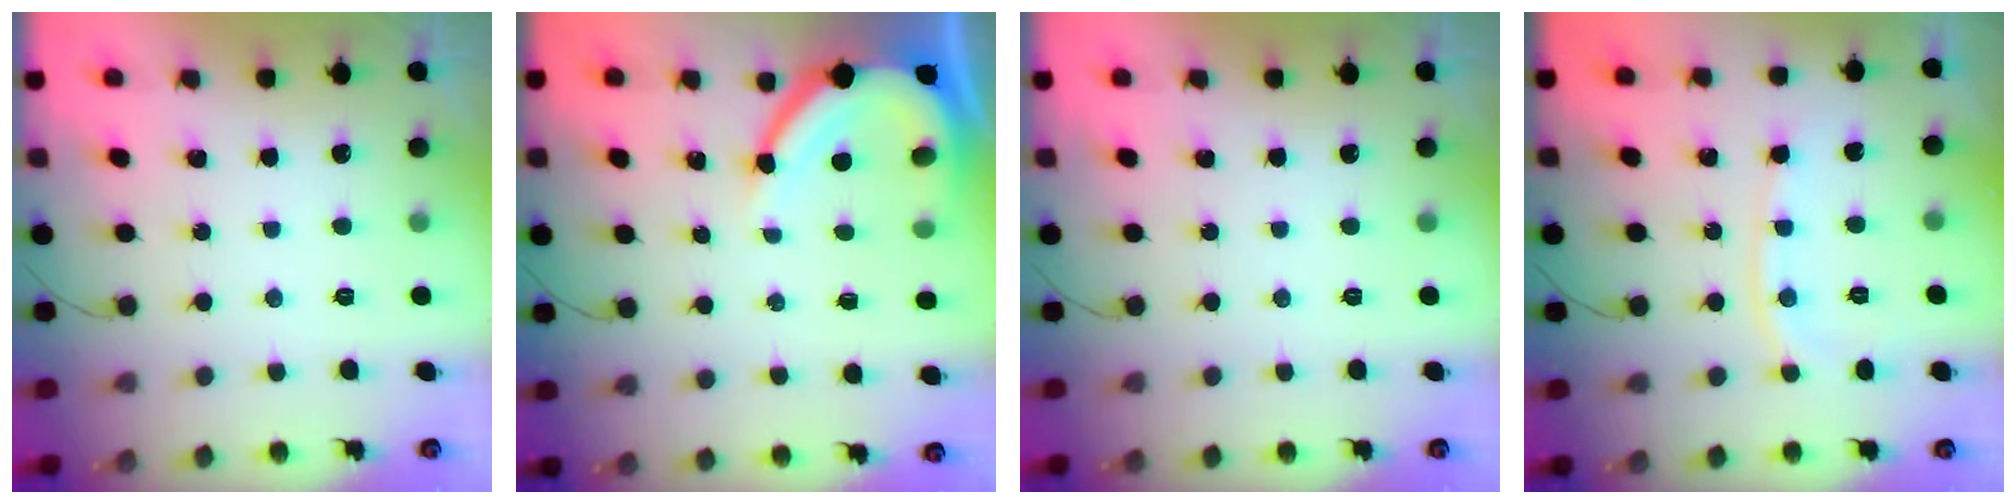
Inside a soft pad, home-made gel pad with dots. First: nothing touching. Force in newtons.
{"total": 8.5, "press": 8.5, "slide": 0.7}
{"total": 0.0}
{"total": 7.8, "press": 7.7, "slide": 0.4}